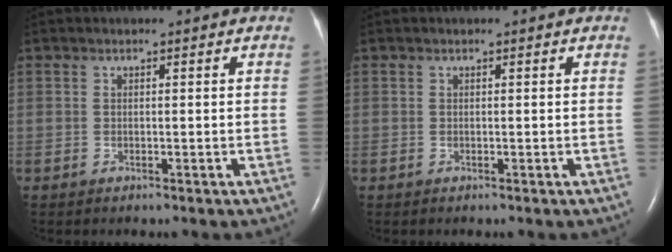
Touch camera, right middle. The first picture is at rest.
{"total": 0.0}